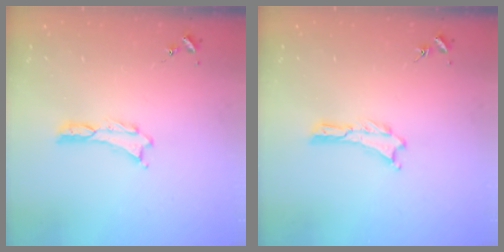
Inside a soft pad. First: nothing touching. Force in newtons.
{"total": 0.0}